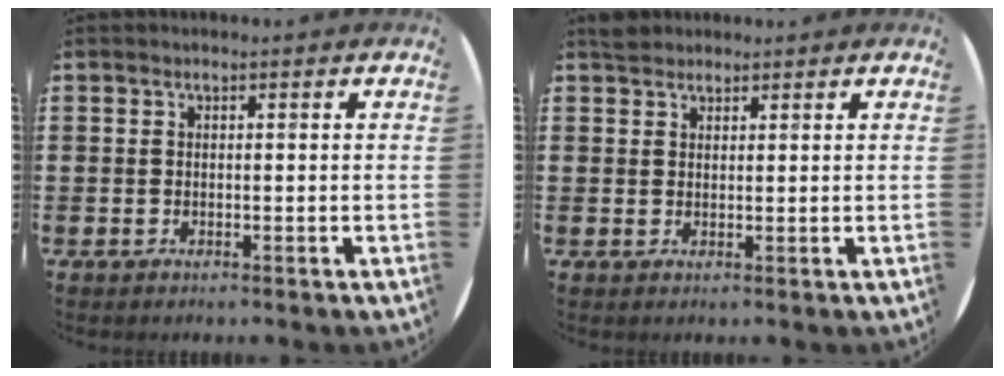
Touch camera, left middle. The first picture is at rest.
{"total": 1.7, "force": [1.6, 0.7, 0.0], "torque": [0.005, 0.002, 0.030]}